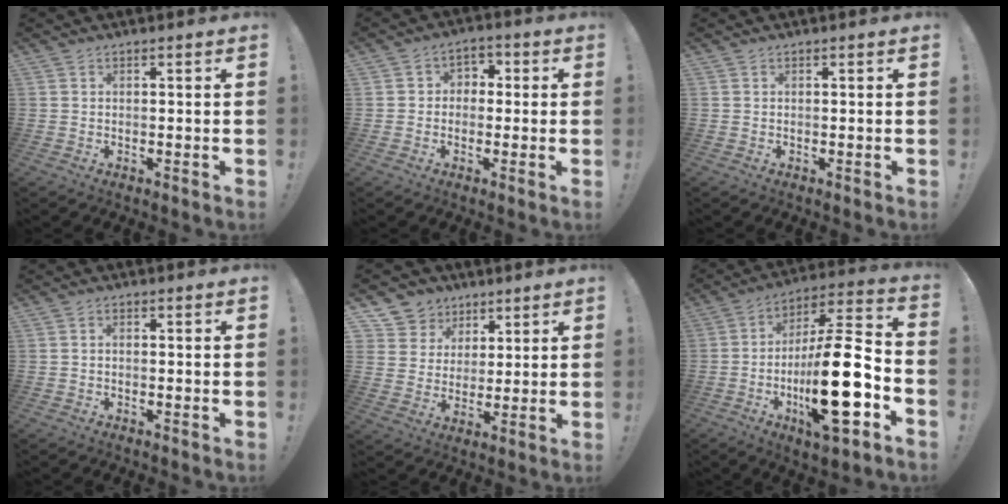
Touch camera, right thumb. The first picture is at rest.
{"total": 4.4, "force": [-1.2, 4.0, 1.4], "torque": [-0.023, 0.022, -0.020]}
{"total": 0.0}
{"total": 0.8, "force": [-0.5, 0.4, 0.5], "torque": [-0.016, 0.005, -0.008]}
{"total": 8.7, "force": [4.4, 7.4, 1.1], "torque": [-0.019, -0.036, 0.092]}
{"total": 24.6, "force": [-6.7, 7.3, 22.5], "torque": [-0.378, 0.034, -0.107]}